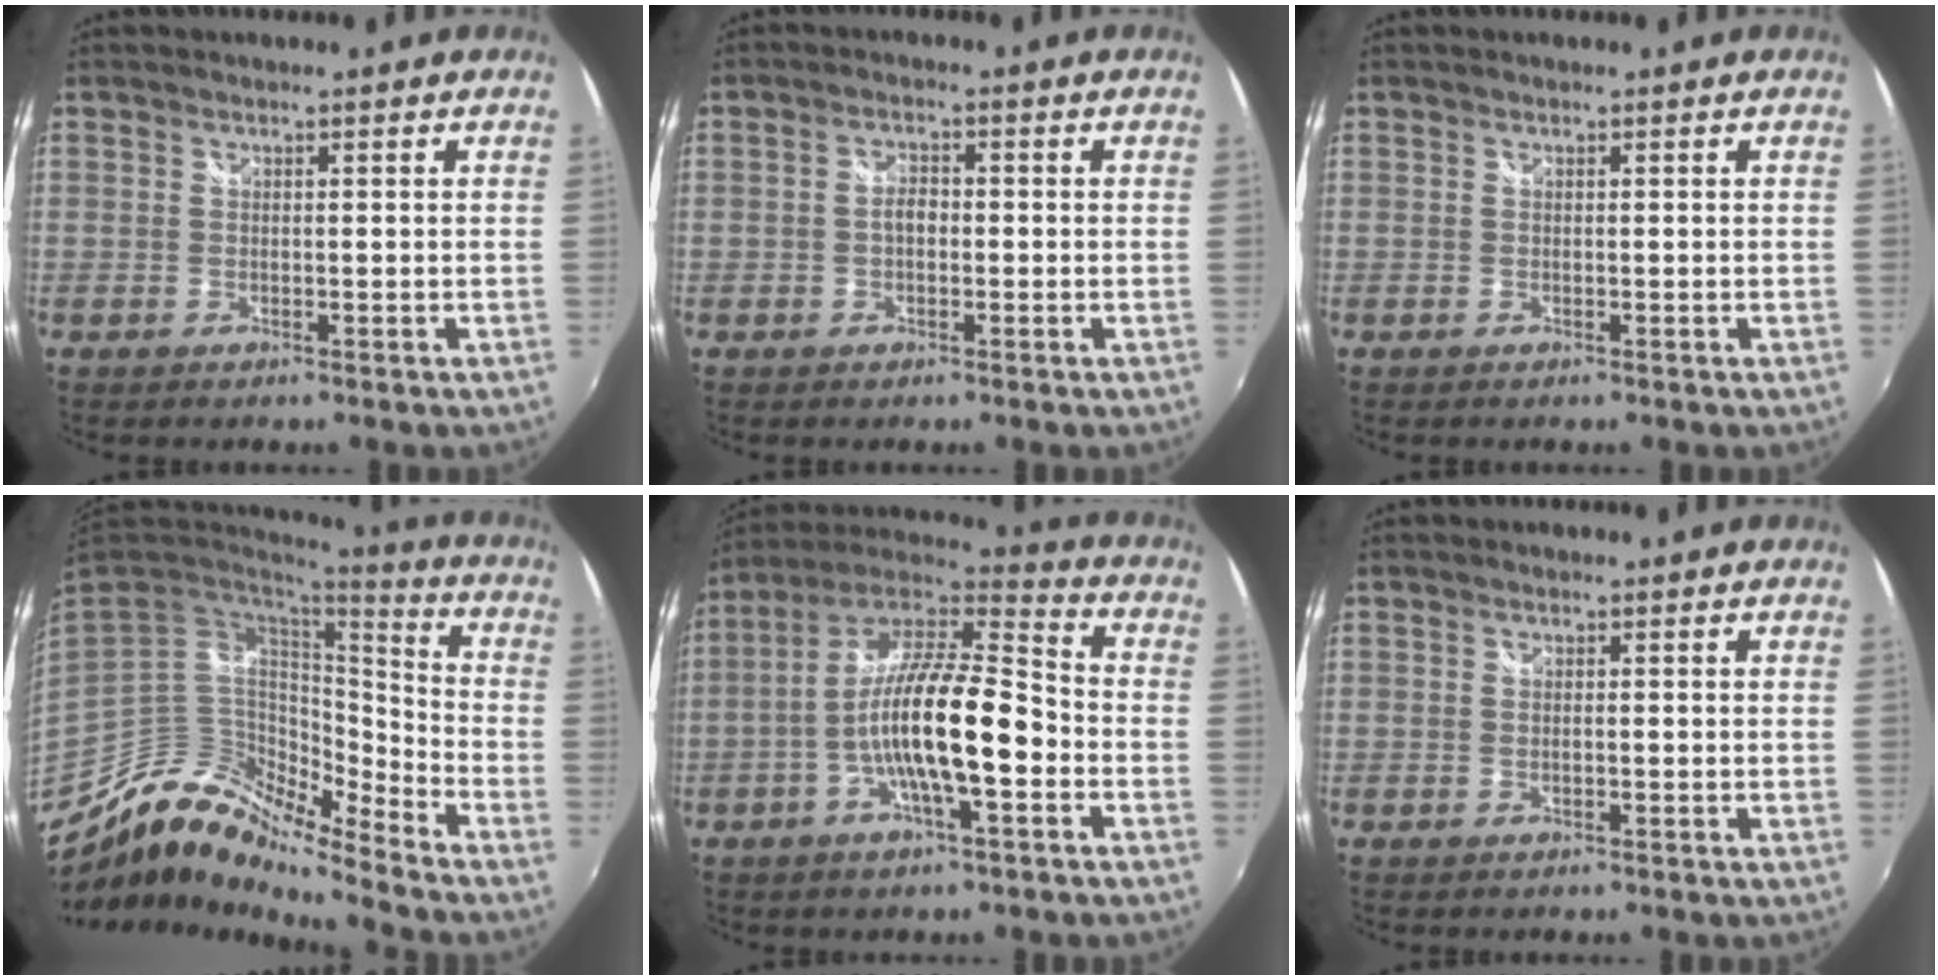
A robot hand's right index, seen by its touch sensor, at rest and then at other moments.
{"total": 2.3, "force": [-0.3, 1.4, 1.7], "torque": [-0.030, 0.007, -0.009]}
{"total": 0.0}
{"total": 10.6, "force": [-9.5, 2.2, 4.3], "torque": [-0.073, 0.012, -0.194]}
{"total": 16.4, "force": [-4.2, 3.7, 15.4], "torque": [-0.276, 0.003, -0.086]}
{"total": 0.0}